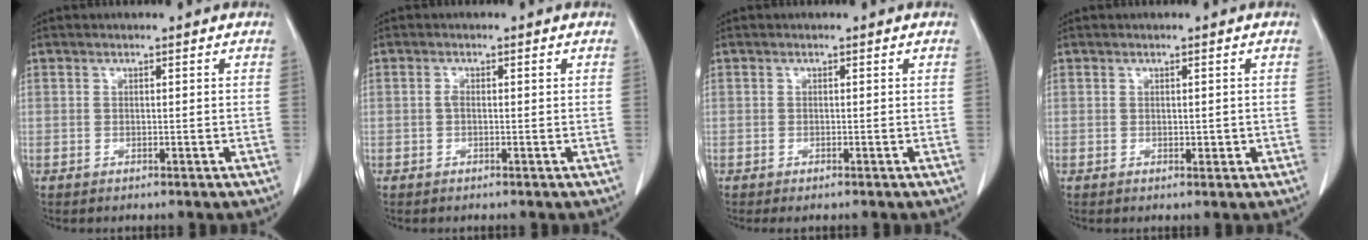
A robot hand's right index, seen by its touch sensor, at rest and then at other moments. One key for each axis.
{"total": 1.0, "fx": 0.1, "fy": 0.4, "fz": 0.9, "tx": -0.014, "ty": 0.003, "tz": 0.003}
{"total": 0.6, "fx": -0.4, "fy": 0.1, "fz": 0.4, "tx": -0.007, "ty": -0.003, "tz": -0.002}
{"total": 1.2, "fx": 0.1, "fy": 0.8, "fz": 0.8, "tx": -0.007, "ty": 0.000, "tz": 0.006}